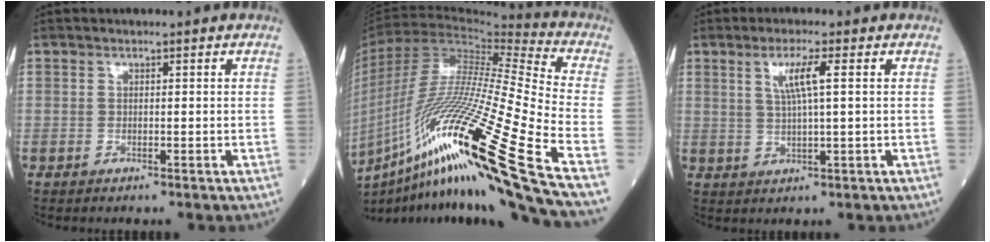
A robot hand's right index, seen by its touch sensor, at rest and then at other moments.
{"total": 30.9, "force": [-15.0, -0.2, 27.1], "torque": [-0.494, -0.058, -0.274]}
{"total": 4.6, "force": [1.6, -0.1, 4.3], "torque": [-0.083, 0.002, 0.030]}